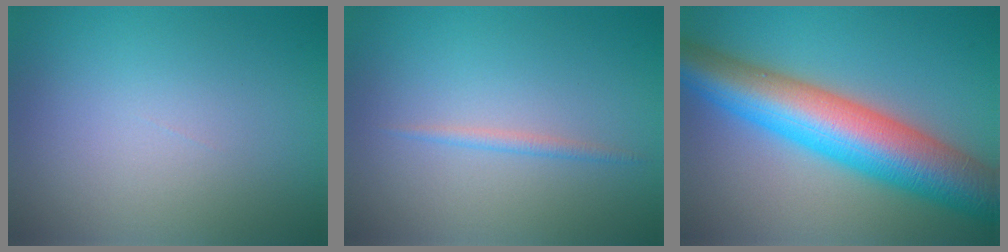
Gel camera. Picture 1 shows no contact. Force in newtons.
{"total": 0.9, "press": 0.9, "slide": 0.0}
{"total": 11.5, "press": 11.5, "slide": 0.3}